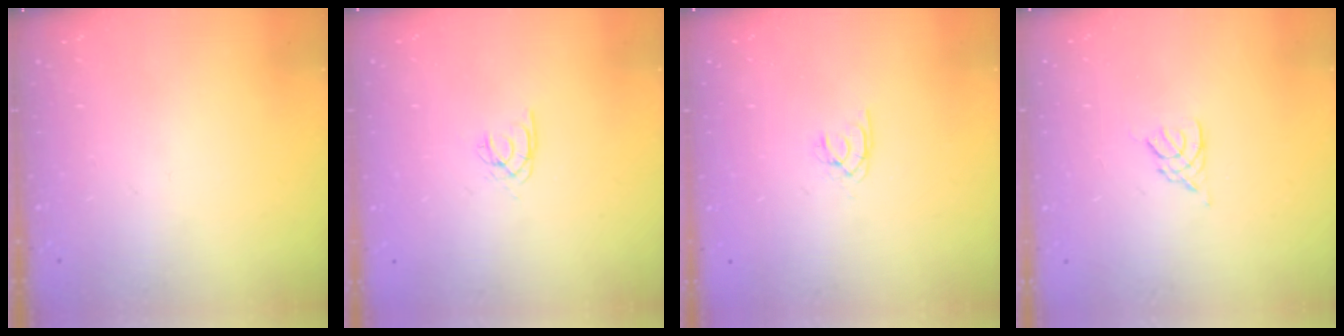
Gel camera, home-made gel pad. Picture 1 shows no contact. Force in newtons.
{"total": 2.5, "press": 2.5, "slide": 0.1}
{"total": 1.9, "press": 1.9, "slide": 0.2}
{"total": 2.3, "press": 2.3, "slide": 0.5}